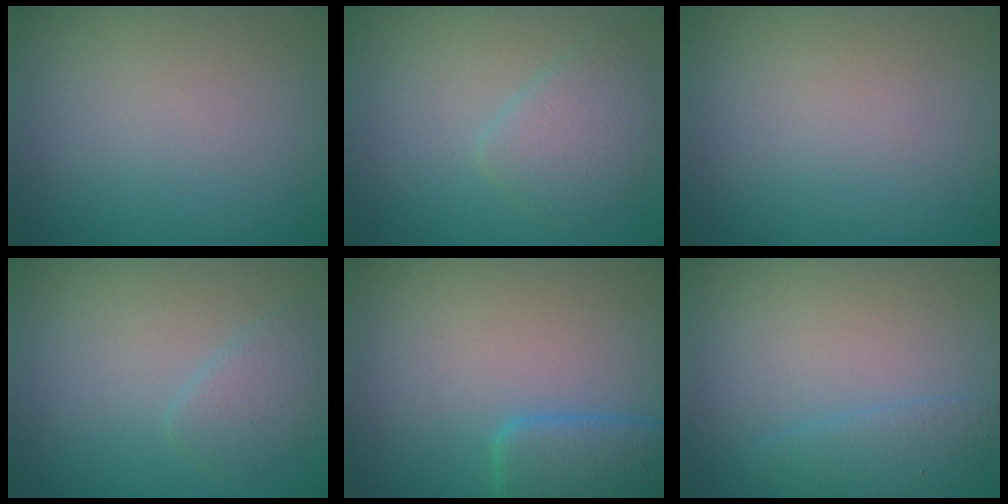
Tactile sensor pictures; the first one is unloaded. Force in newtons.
{"total": 2.9, "press": 2.9, "slide": 0.0}
{"total": 0.0}
{"total": 1.8, "press": 1.8, "slide": 0.1}
{"total": 4.2, "press": 4.2, "slide": 0.1}
{"total": 1.7, "press": 1.7, "slide": 0.2}